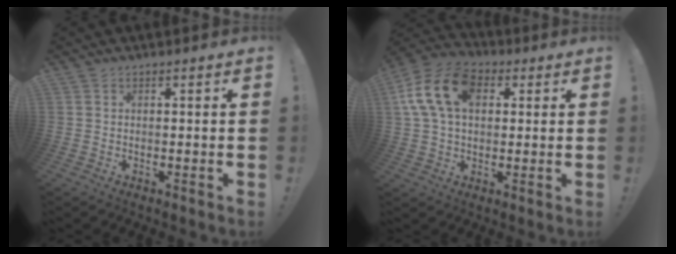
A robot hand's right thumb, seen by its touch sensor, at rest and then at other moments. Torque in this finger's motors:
{"motor_torque": [2.04, 2.27, 0.42, 0.07, 0.14]}